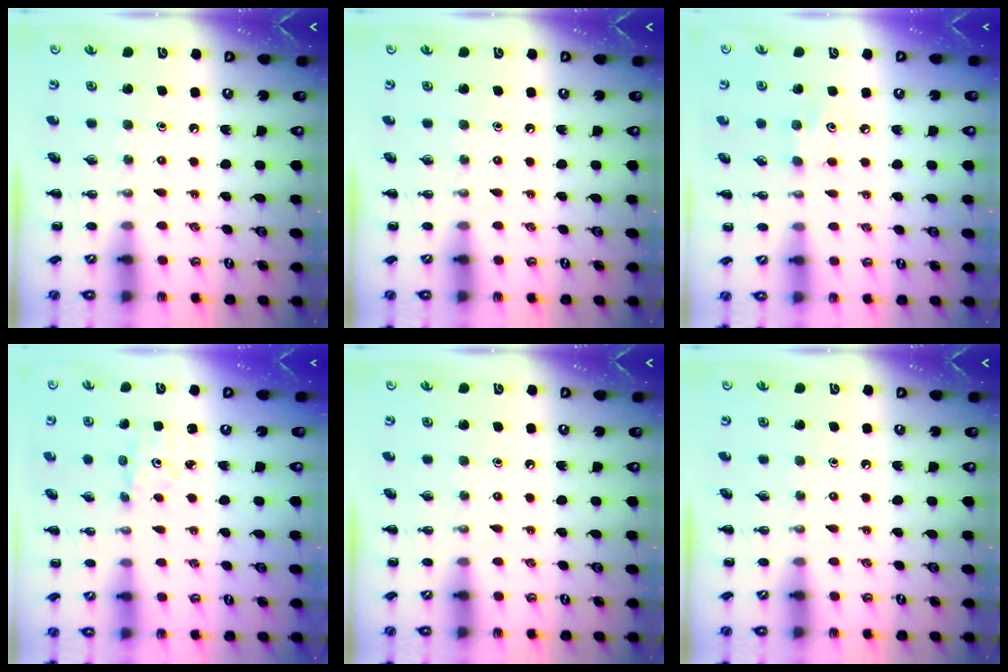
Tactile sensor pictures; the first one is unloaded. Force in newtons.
{"total": 0.0}
{"total": 4.0, "press": 3.9, "slide": 0.9}
{"total": 2.1, "press": 2.0, "slide": 0.6}
{"total": 0.0}
{"total": 0.0}